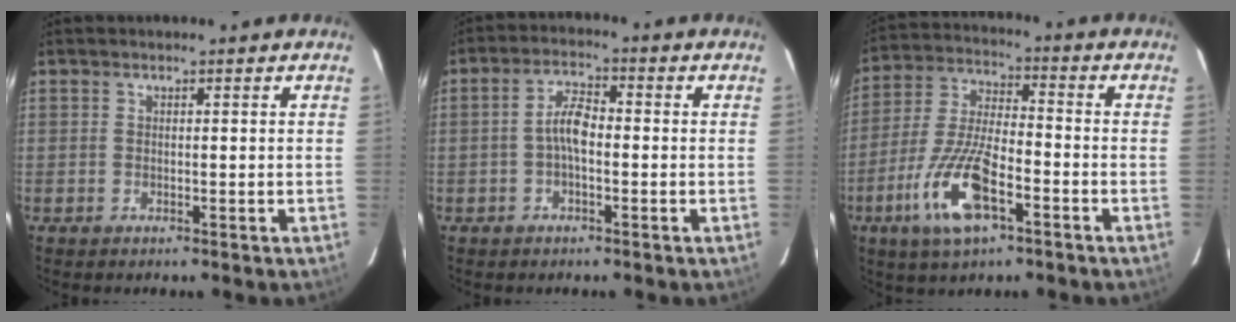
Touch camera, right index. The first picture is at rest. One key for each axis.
{"total": 4.3, "fx": -1.0, "fy": 1.7, "fz": 3.9, "tx": -0.078, "ty": 0.015, "tz": -0.021}
{"total": 14.2, "fx": -6.7, "fy": 4.8, "fz": 11.5, "tx": -0.250, "ty": -0.013, "tz": -0.127}